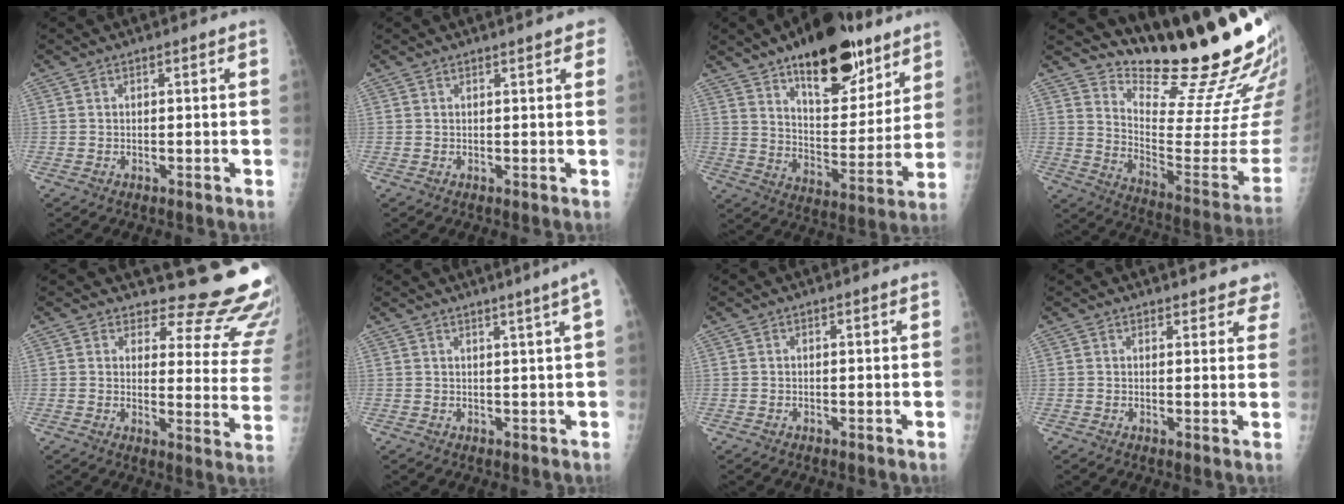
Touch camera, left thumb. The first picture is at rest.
{"total": 3.2, "force": [2.1, 0.9, 2.2], "torque": [-0.017, 0.004, 0.024]}
{"total": 21.9, "force": [13.8, 9.7, 13.9], "torque": [-0.151, -0.070, 0.217]}
{"total": 23.6, "force": [20.7, 3.4, 10.8], "torque": [-0.124, -0.185, 0.297]}
{"total": 16.6, "force": [15.4, 4.6, 4.3], "torque": [-0.001, -0.160, 0.158]}
{"total": 3.7, "force": [2.0, -1.0, 3.0], "torque": [-0.040, -0.006, 0.029]}
{"total": 0.0}
{"total": 5.6, "force": [5.1, 2.2, 0.9], "torque": [0.036, -0.020, 0.040]}